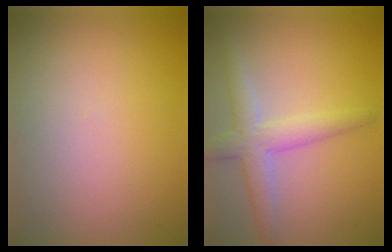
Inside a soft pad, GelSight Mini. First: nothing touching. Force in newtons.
{"total": 3.6, "press": 3.6, "slide": 0.2}